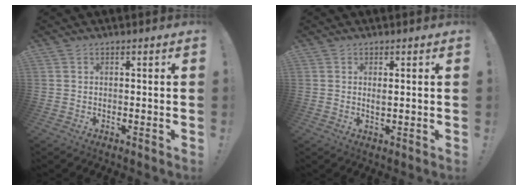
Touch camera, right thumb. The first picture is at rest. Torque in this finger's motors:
{"motor_torque": [-0.20, 0.22, 0.10, 0.11, 0.09]}